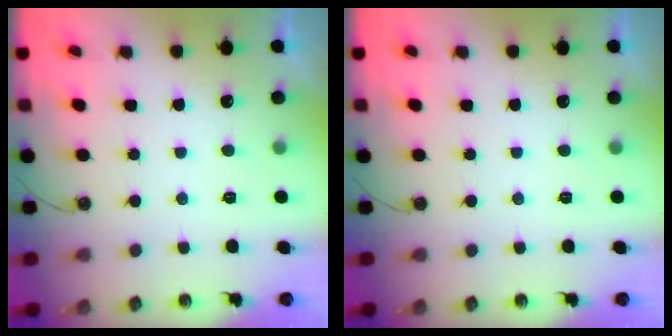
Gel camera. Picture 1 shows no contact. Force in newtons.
{"total": 0.0}